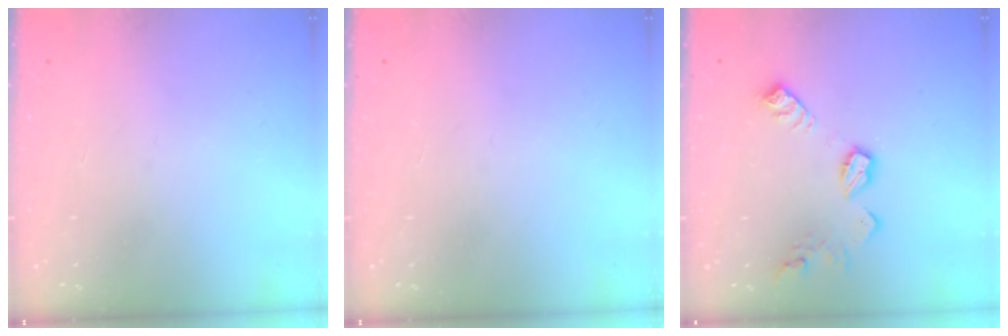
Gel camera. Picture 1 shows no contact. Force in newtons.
{"total": 0.0}
{"total": 10.7, "press": 10.7, "slide": 0.6}